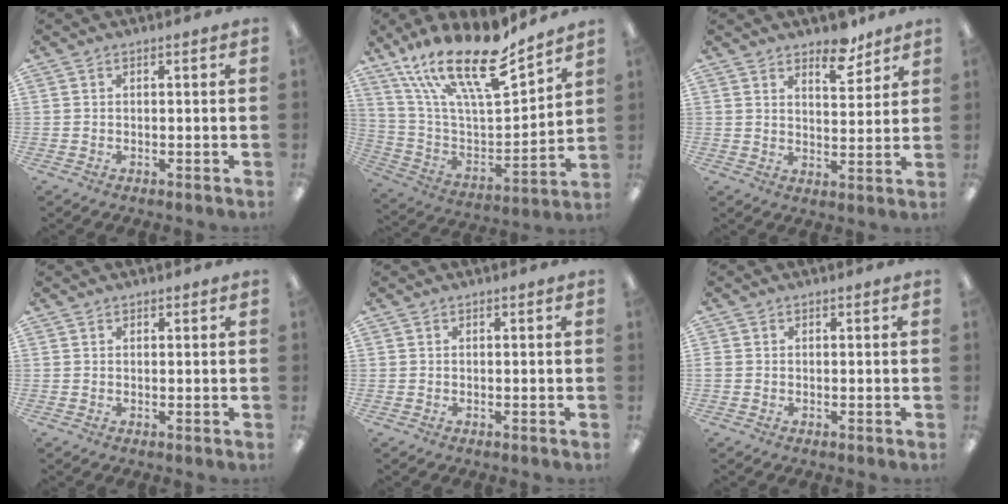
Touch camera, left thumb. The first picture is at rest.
{"total": 22.8, "force": [16.4, 6.5, 14.4], "torque": [-0.271, -0.112, 0.281]}
{"total": 7.3, "force": [6.0, 3.0, 2.9], "torque": [-0.015, -0.041, 0.101]}
{"total": 0.7, "force": [0.5, 0.5, 0.0], "torque": [-0.001, 0.002, 0.009]}
{"total": 0.0}
{"total": 0.6, "force": [-0.1, 0.6, 0.2], "torque": [-0.001, 0.004, -0.003]}